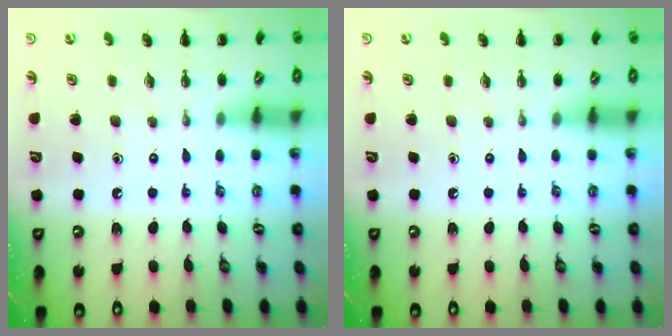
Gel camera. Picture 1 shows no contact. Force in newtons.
{"total": 0.0}